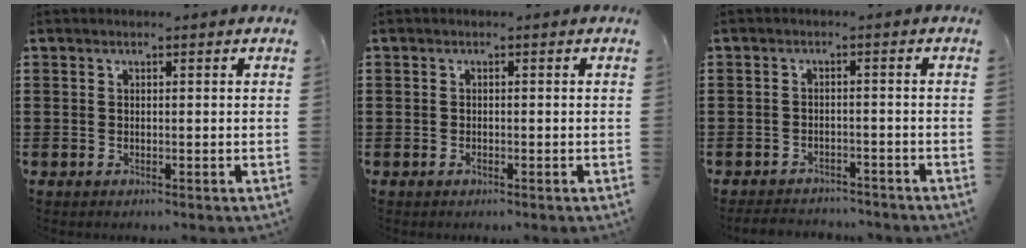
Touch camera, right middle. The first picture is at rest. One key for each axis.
{"total": 0.7, "fx": -0.5, "fy": 0.4, "fz": 0.3, "tx": -0.005, "ty": 0.000, "tz": -0.011}
{"total": 2.7, "fx": -2.6, "fy": 0.4, "fz": -0.1, "tx": -0.005, "ty": 0.000, "tz": -0.057}